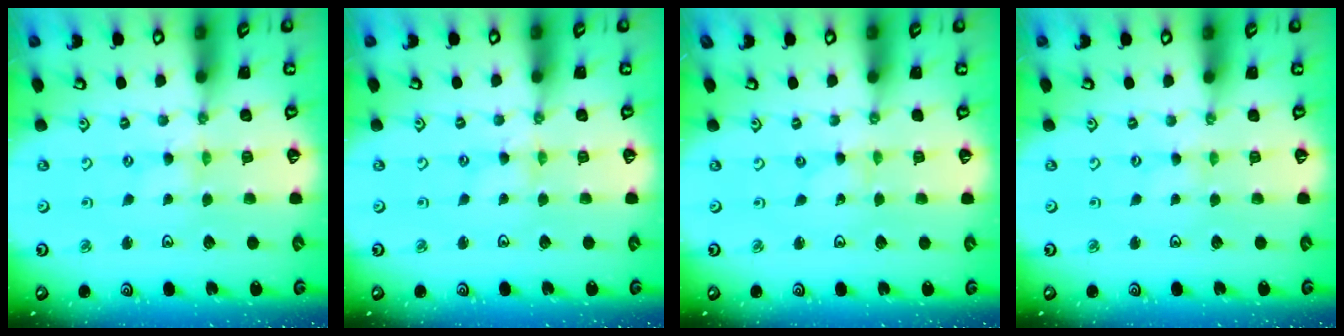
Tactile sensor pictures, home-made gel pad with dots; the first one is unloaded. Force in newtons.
{"total": 1.0, "press": 1.0, "slide": 0.2}
{"total": 0.0}
{"total": 0.0}